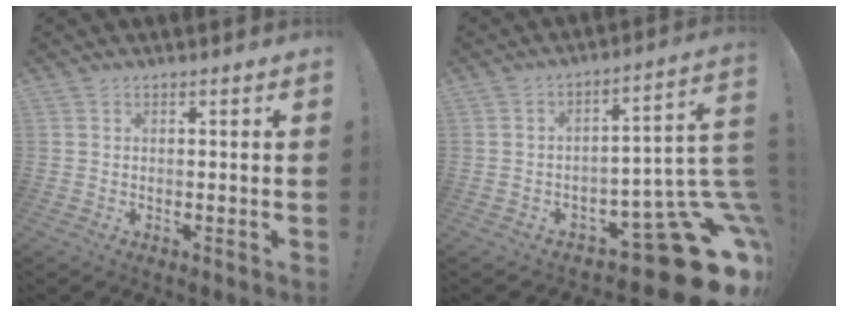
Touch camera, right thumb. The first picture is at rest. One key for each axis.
{"total": 19.5, "fx": -10.1, "fy": 6.8, "fz": 15.2, "tx": -0.156, "ty": 0.050, "tz": -0.156}